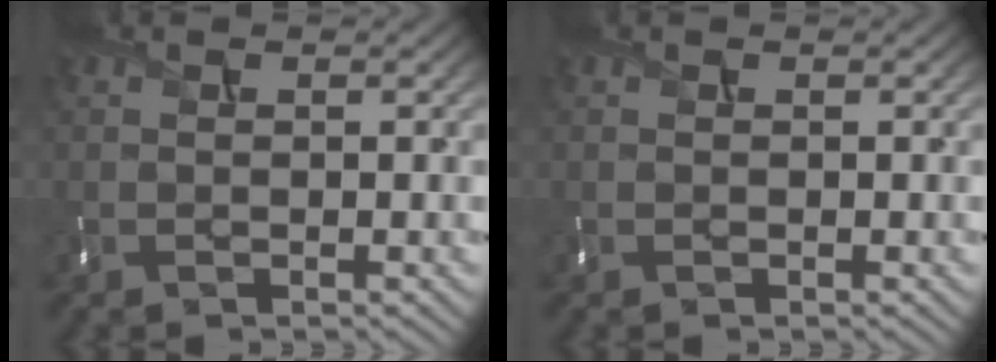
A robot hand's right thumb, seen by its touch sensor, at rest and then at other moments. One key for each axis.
{"total": 0.0}